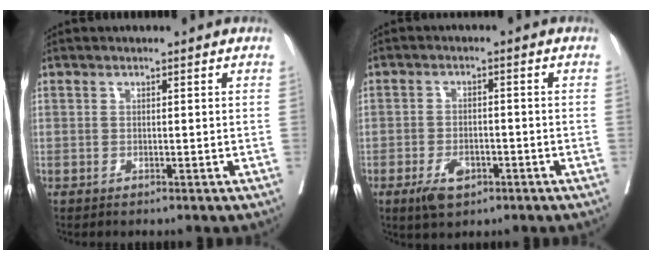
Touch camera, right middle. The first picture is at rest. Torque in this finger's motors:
{"motor_torque": [0.67, -0.38, 0.28, 0.03]}